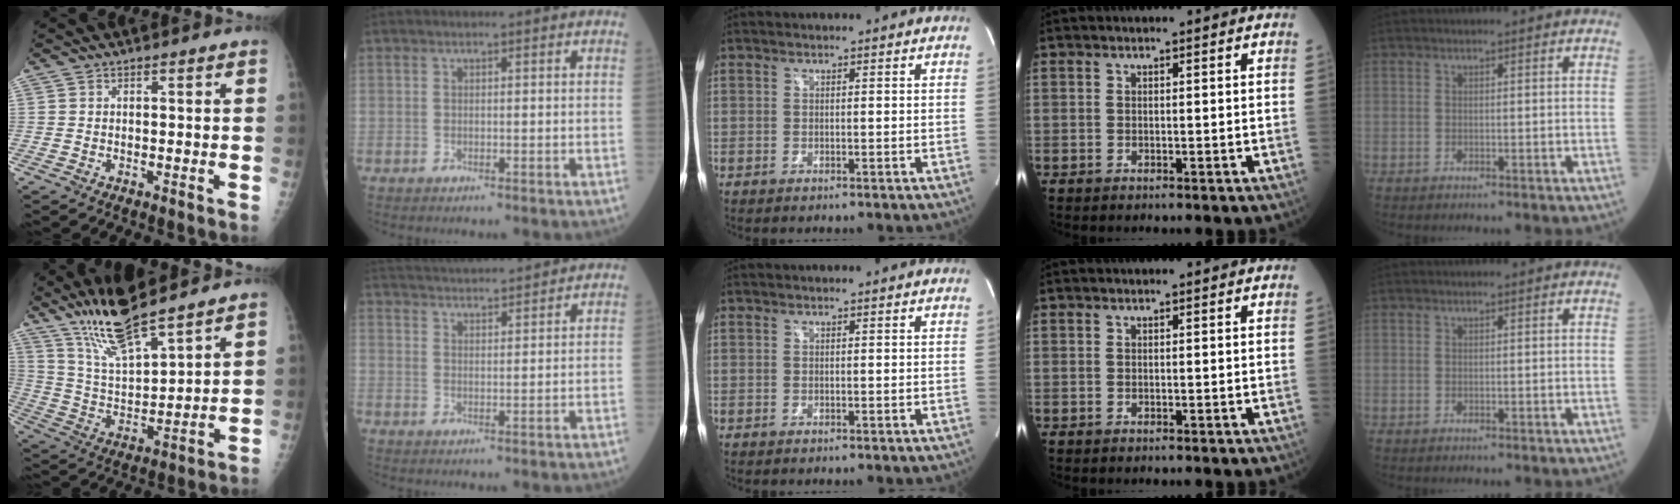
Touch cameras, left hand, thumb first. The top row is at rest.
{"thumb": {"total": 13.6, "force": [10.8, 2.4, 7.9], "torque": [-0.139, -0.059, 0.213]}, "index": {"total": 14.0, "force": [13.3, 0.9, 4.1], "torque": [-0.085, 0.034, 0.206]}}